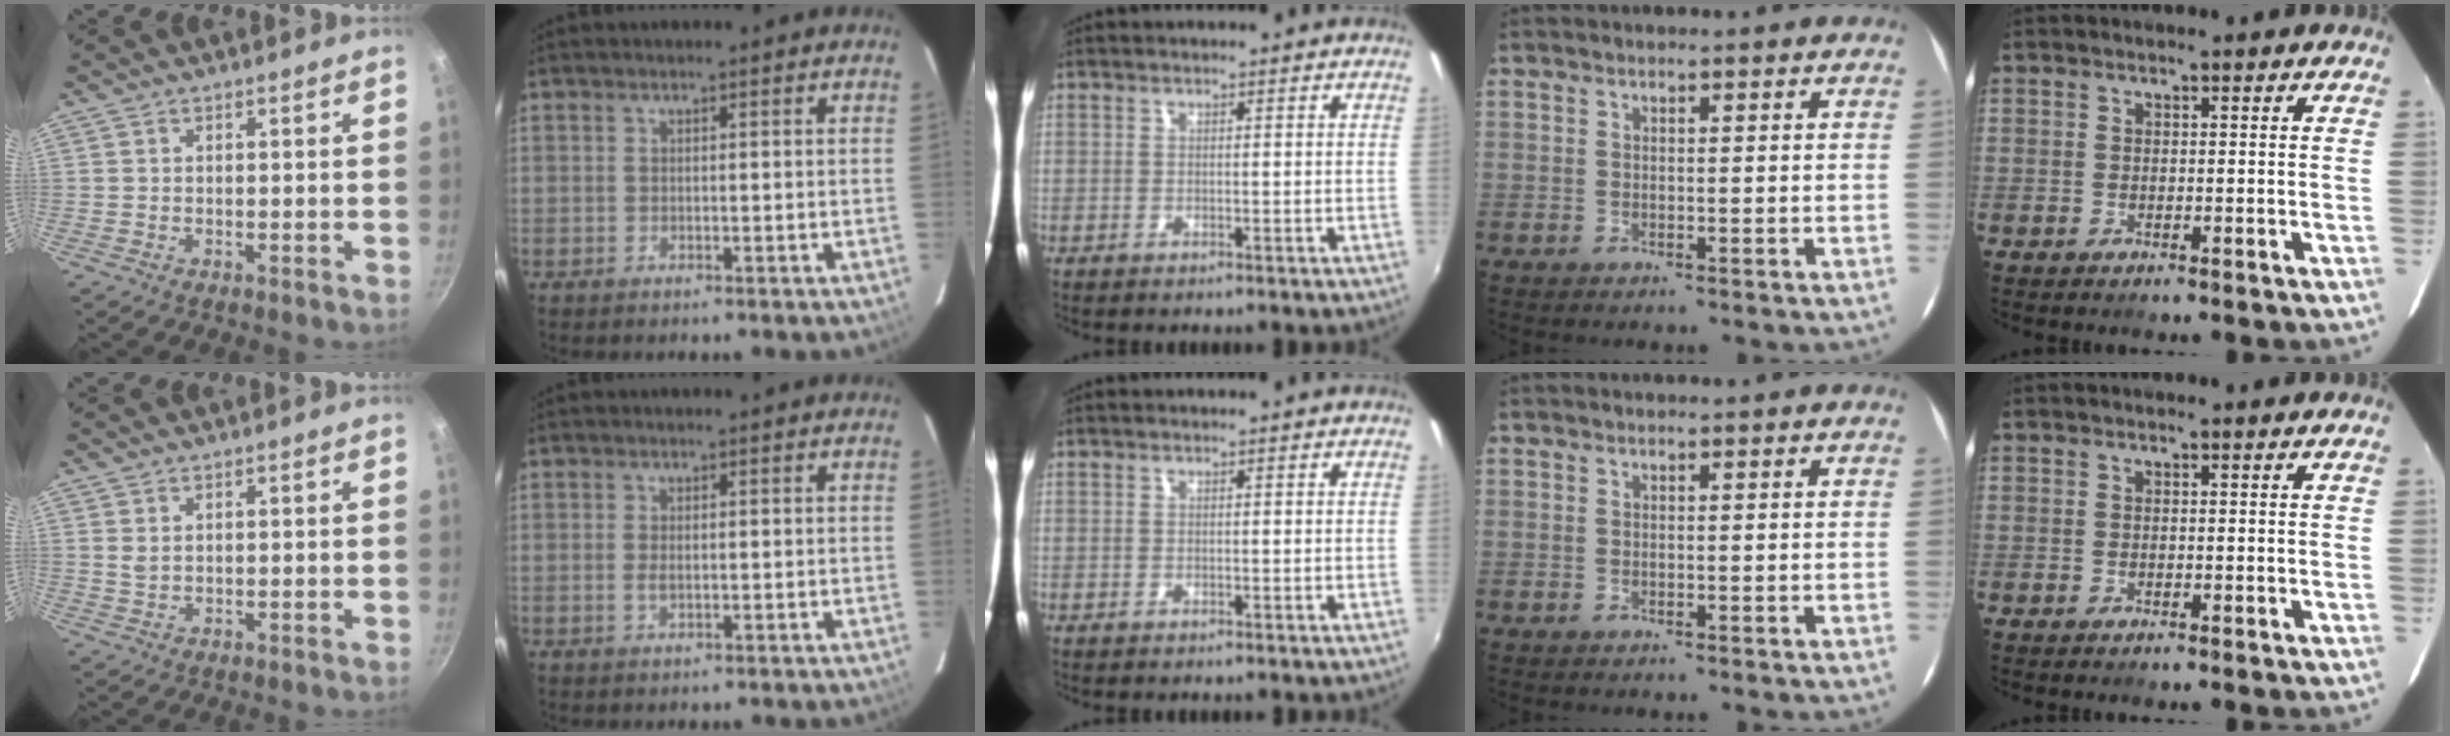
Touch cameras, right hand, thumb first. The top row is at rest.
{"thumb": {"total": 1.3, "force": [0.8, 0.7, 0.8], "torque": [-0.015, -0.007, 0.016]}, "index": {"total": 1.5, "force": [-0.2, 0.7, 1.3], "torque": [-0.026, -0.002, -0.003]}}